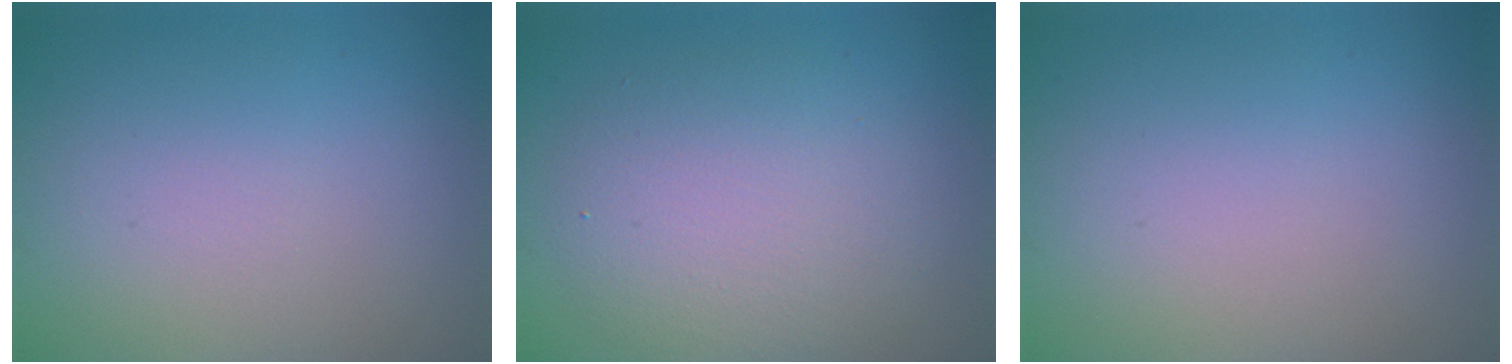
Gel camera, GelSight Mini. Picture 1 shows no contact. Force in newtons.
{"total": 5.4, "press": 5.4, "slide": 0.2}
{"total": 0.0}